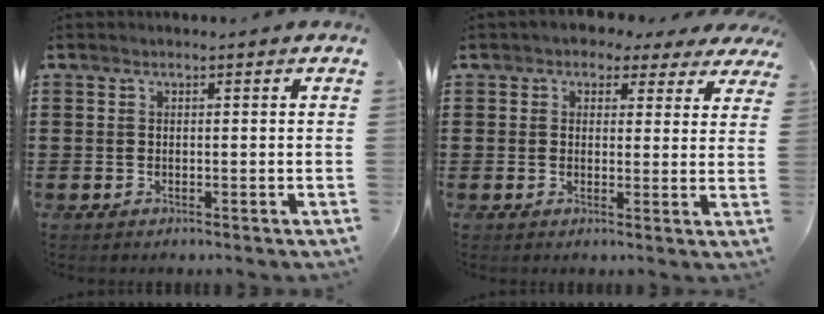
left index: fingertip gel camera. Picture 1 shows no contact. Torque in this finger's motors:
{"motor_torque": [2.14, 0.00, 0.88, 0.12]}